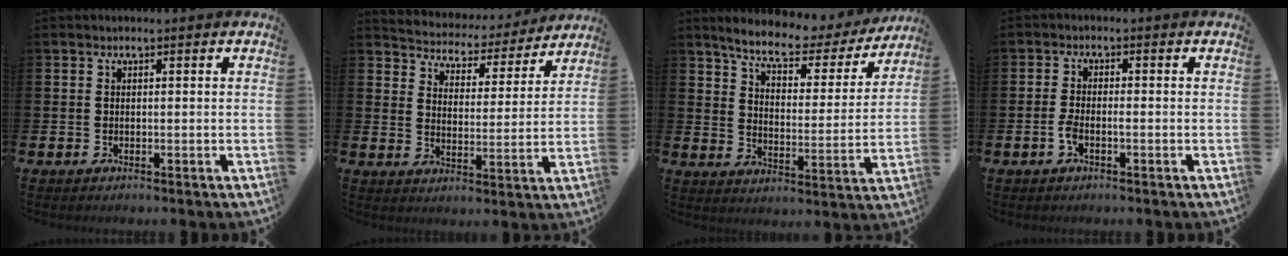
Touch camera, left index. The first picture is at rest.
{"total": 4.6, "force": [4.3, 1.6, 0.0], "torque": [-0.027, -0.042, 0.070]}
{"total": 7.7, "force": [7.0, 1.9, 2.8], "torque": [-0.086, -0.048, 0.117]}
{"total": 1.9, "force": [-0.8, 0.6, 1.6], "torque": [-0.030, 0.001, -0.016]}